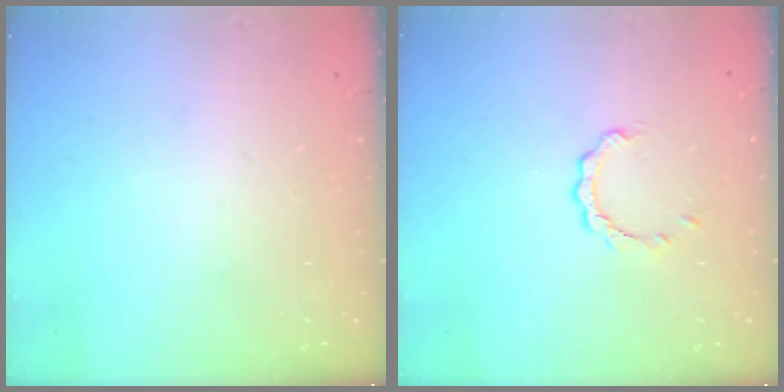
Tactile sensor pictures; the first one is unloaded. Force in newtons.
{"total": 2.9, "press": 2.9, "slide": 0.4}